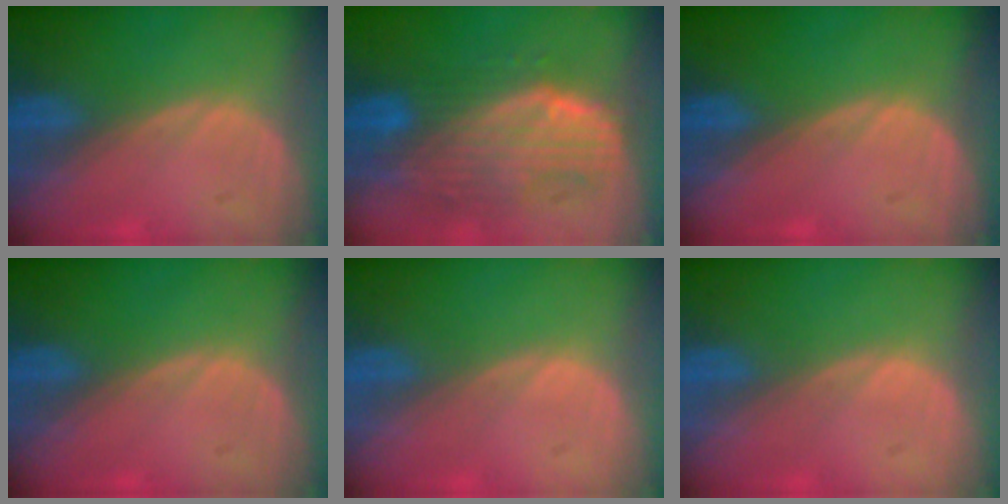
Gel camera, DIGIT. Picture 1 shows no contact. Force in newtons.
{"total": 10.6, "press": 9.1, "slide": 5.4}
{"total": 0.0}
{"total": 0.0}
{"total": 0.0}
{"total": 0.0}